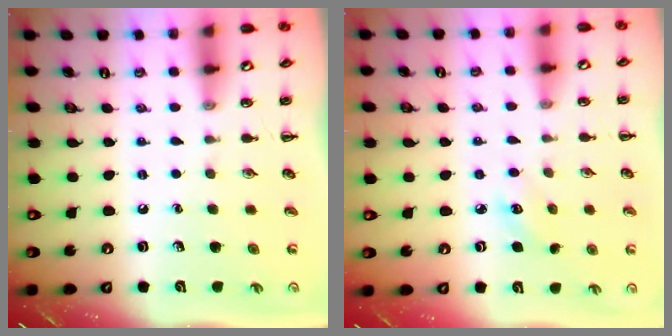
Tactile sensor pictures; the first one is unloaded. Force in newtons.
{"total": 3.2, "press": 3.1, "slide": 0.7}